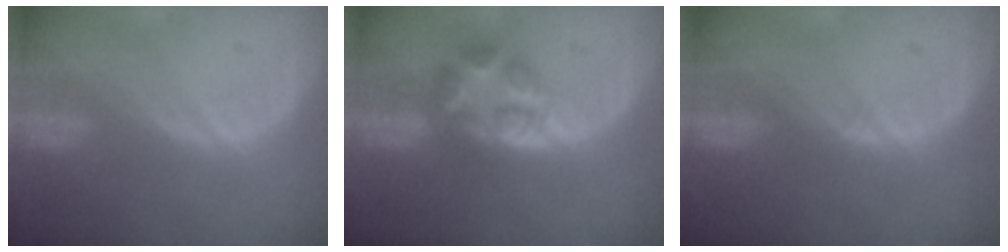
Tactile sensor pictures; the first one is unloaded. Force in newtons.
{"total": 5.6, "press": 5.6, "slide": 0.4}
{"total": 0.6, "press": 0.5, "slide": 0.4}